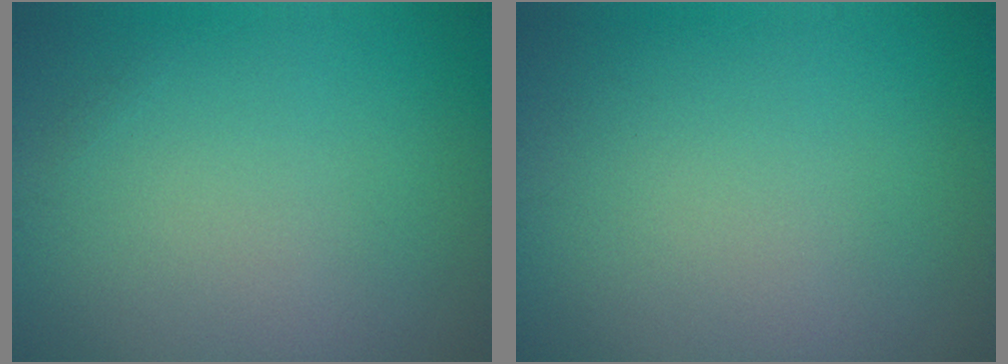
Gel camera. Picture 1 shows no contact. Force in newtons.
{"total": 0.0}